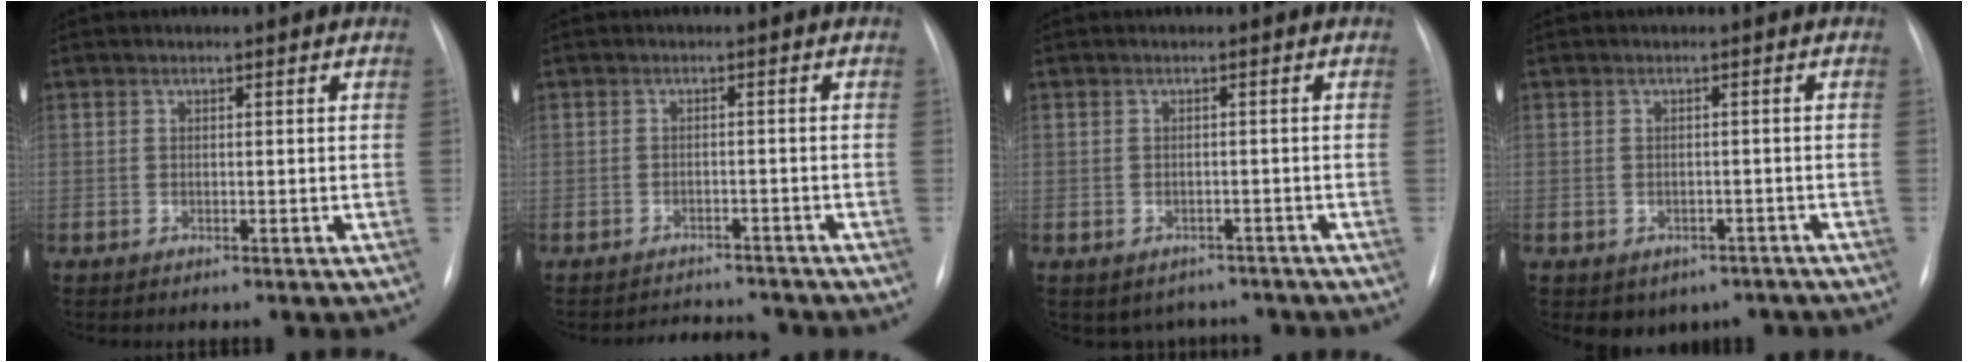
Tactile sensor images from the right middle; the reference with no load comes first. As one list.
[{"total": 4.9, "force": [-4.8, 1.0, 0.1], "torque": [-0.002, 0.004, -0.064]}, {"total": 4.9, "force": [-4.0, 2.8, 0.2], "torque": [0.009, 0.014, -0.046]}, {"total": 5.2, "force": [-3.7, 3.5, 1.1], "torque": [-0.004, 0.018, -0.040]}]